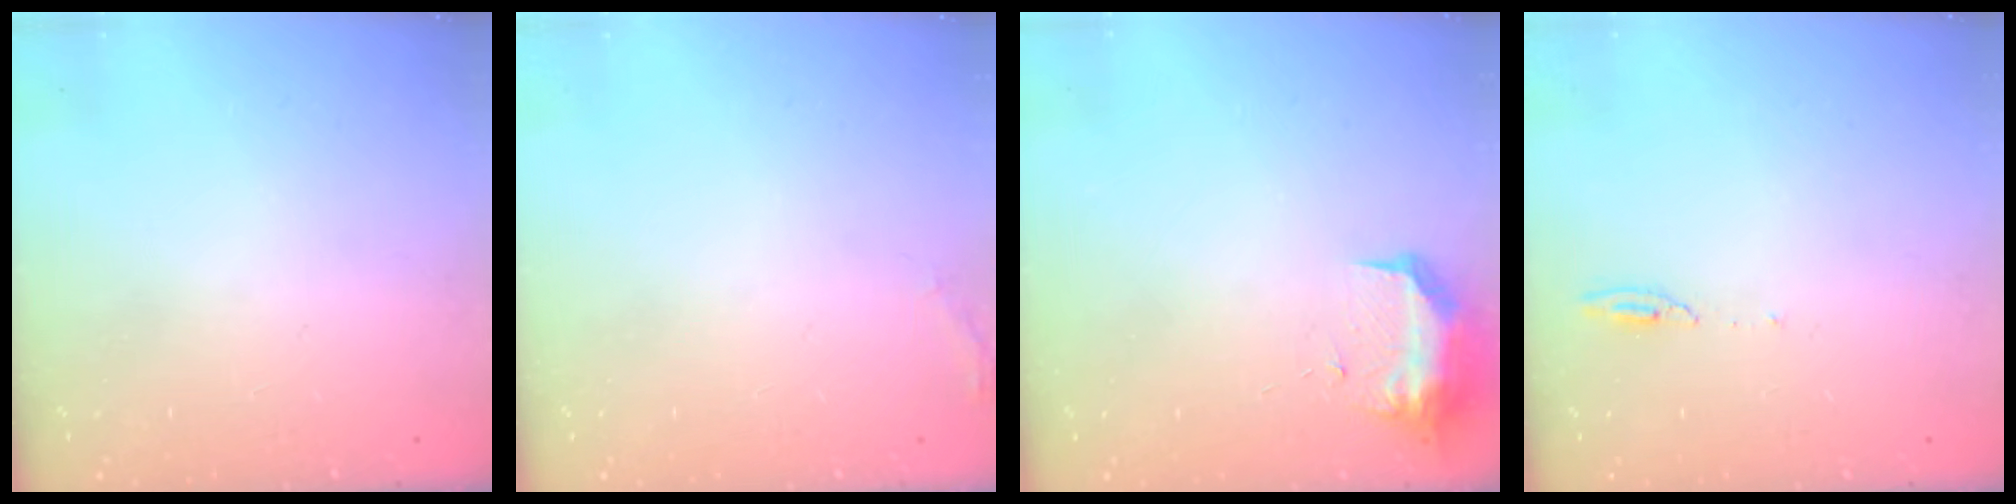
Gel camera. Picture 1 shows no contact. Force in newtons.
{"total": 4.4, "press": 4.0, "slide": 1.9}
{"total": 9.0, "press": 9.0, "slide": 0.6}
{"total": 3.5, "press": 3.4, "slide": 0.7}